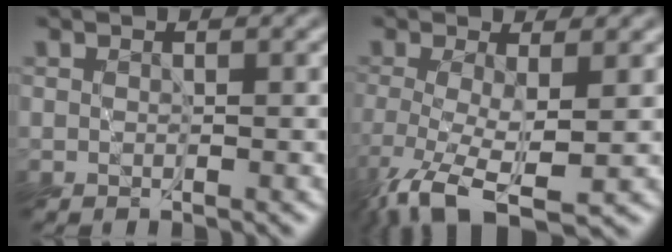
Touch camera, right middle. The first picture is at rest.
{"total": 5.3, "force": [-2.5, 1.1, 4.6], "torque": [-0.100, -0.021, -0.048]}